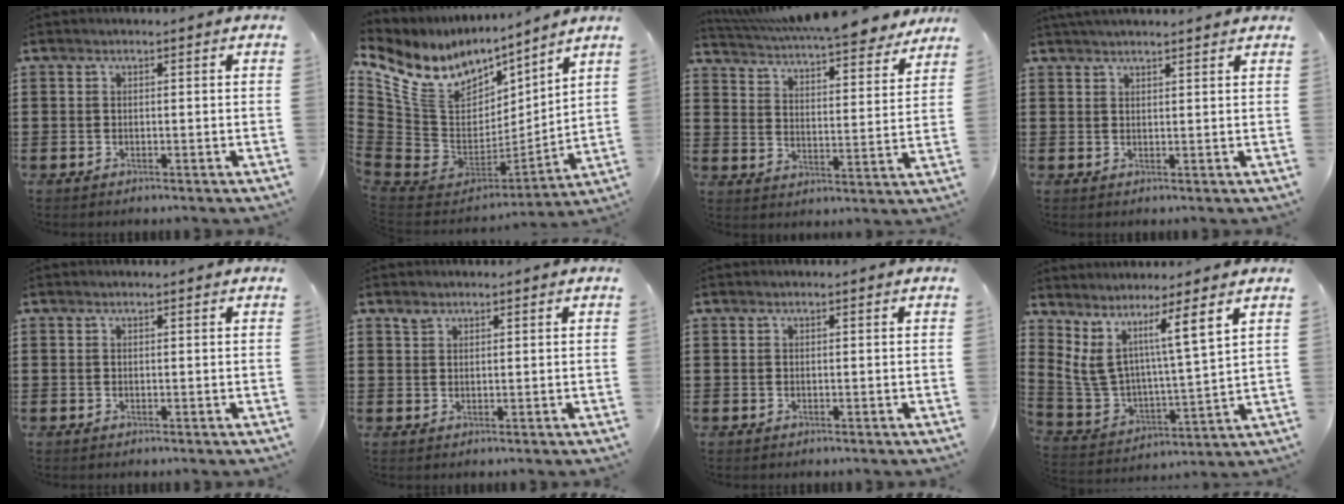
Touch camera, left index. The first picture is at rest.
{"total": 11.5, "force": [5.6, 8.2, 5.7], "torque": [-0.174, -0.036, 0.102]}
{"total": 6.8, "force": [6.3, 0.5, 2.6], "torque": [-0.069, -0.038, 0.107]}
{"total": 2.0, "force": [1.9, 0.1, 0.6], "torque": [-0.016, 0.003, 0.037]}
{"total": 0.0}
{"total": 1.5, "force": [1.2, 0.8, 0.3], "torque": [-0.010, 0.001, 0.024]}
{"total": 0.0}
{"total": 6.8, "force": [4.7, 1.0, 4.8], "torque": [-0.126, -0.049, 0.075]}